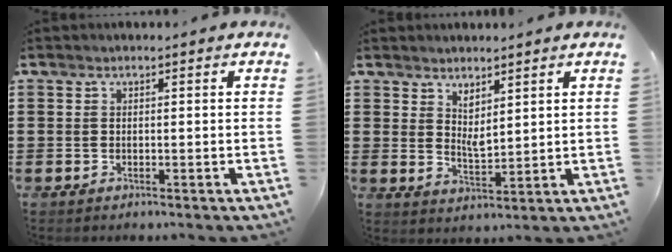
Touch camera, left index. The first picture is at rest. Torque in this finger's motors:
{"motor_torque": [0.17, -0.11, 0.05, 0.06]}